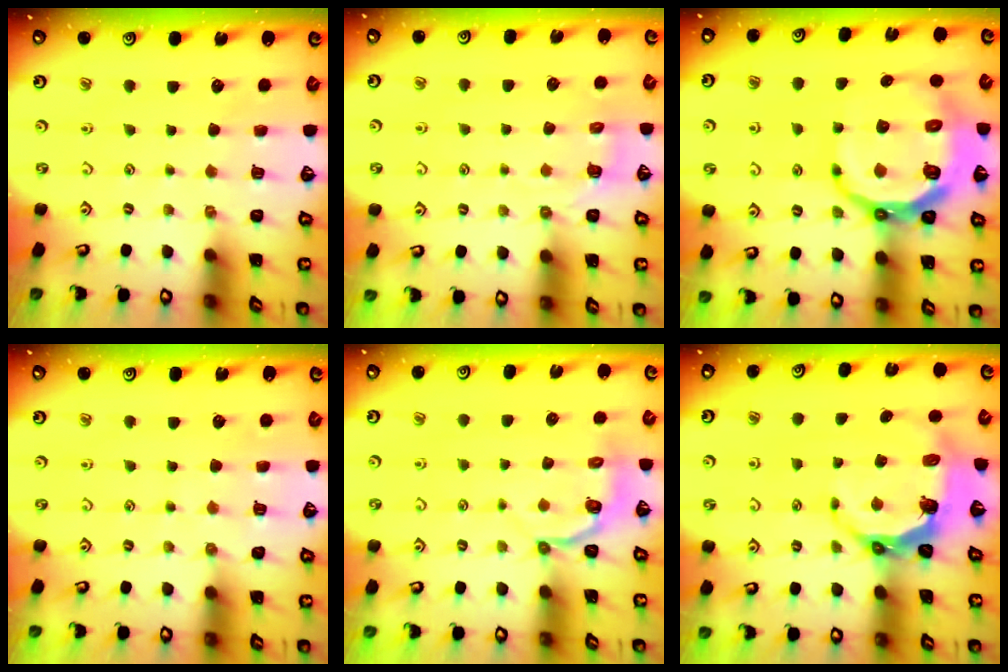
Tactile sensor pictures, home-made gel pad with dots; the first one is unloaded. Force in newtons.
{"total": 3.6, "press": 3.1, "slide": 1.8}
{"total": 18.2, "press": 17.8, "slide": 3.8}
{"total": 5.7, "press": 5.7, "slide": 0.6}
{"total": 3.6, "press": 2.6, "slide": 2.5}
{"total": 7.0, "press": 5.6, "slide": 4.2}